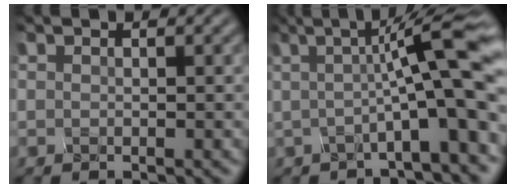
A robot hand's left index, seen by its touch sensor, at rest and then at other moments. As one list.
[{"total": 9.6, "force": [0.7, 1.6, 9.4], "torque": [-0.114, 0.024, -0.002]}]